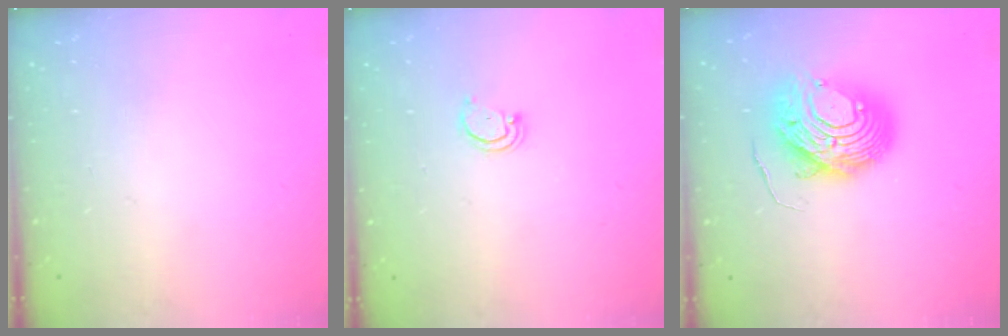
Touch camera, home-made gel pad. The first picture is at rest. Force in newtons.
{"total": 2.1, "press": 2.1, "slide": 0.2}
{"total": 12.2, "press": 12.1, "slide": 1.4}